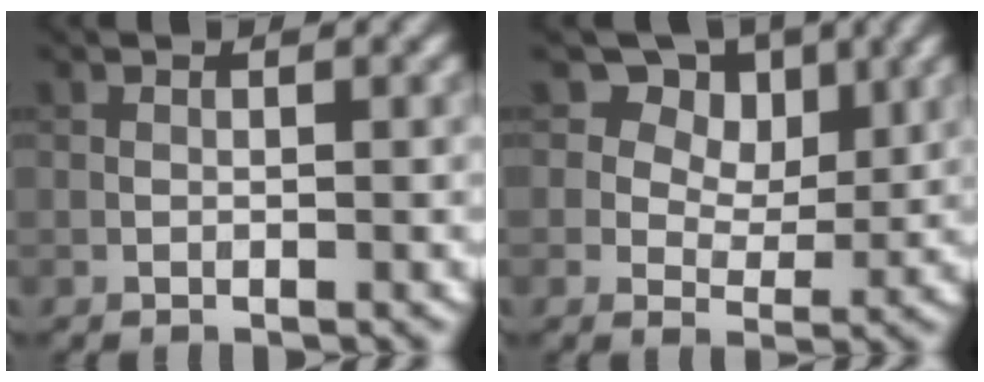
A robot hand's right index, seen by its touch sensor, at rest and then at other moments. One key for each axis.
{"total": 8.1, "fx": 4.3, "fy": 5.7, "fz": 3.9, "tx": -0.059, "ty": -0.001, "tz": 0.060}